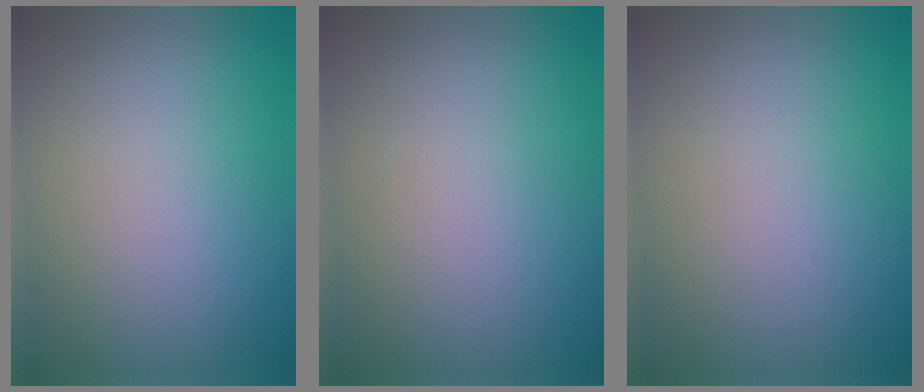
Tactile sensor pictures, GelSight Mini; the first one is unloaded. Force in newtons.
{"total": 0.0}
{"total": 0.0}